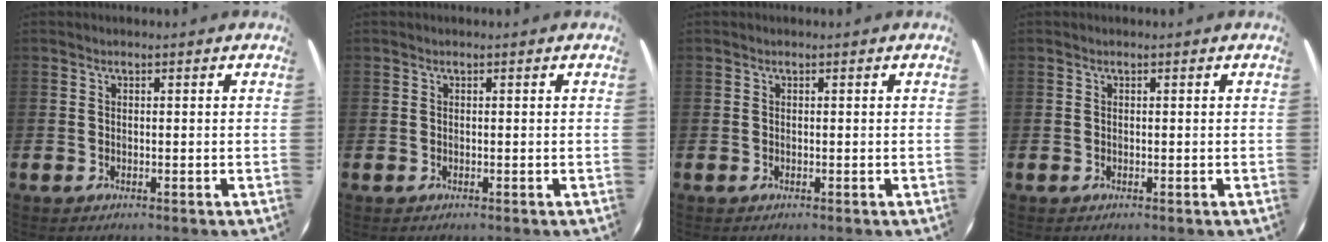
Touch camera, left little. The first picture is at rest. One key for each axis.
{"total": 0.0}
{"total": 0.0}
{"total": 0.0}